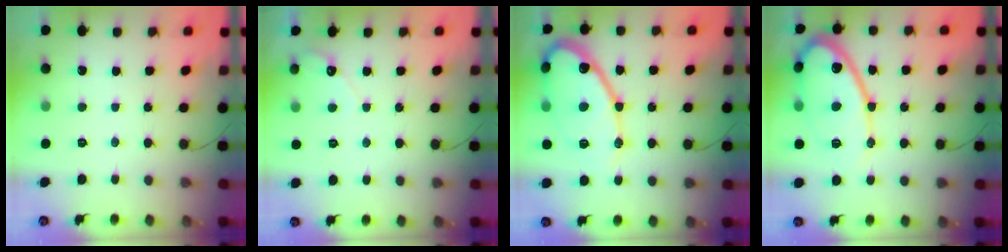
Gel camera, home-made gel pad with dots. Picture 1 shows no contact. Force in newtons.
{"total": 3.5, "press": 3.5, "slide": 0.2}
{"total": 17.5, "press": 17.4, "slide": 1.5}
{"total": 14.7, "press": 14.7, "slide": 1.1}